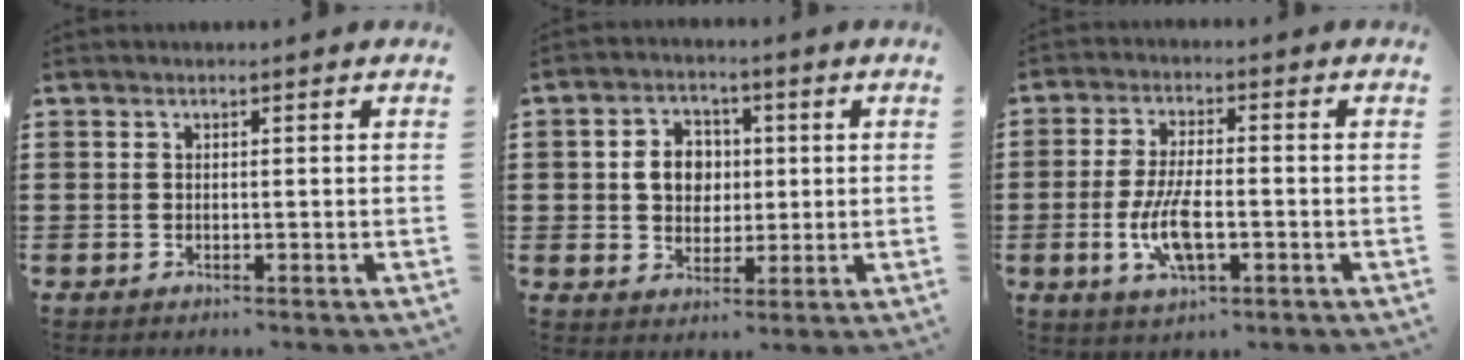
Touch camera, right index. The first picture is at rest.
{"total": 6.0, "force": [0.5, 5.1, 3.1], "torque": [-0.062, 0.012, 0.002]}
{"total": 8.0, "force": [-2.1, 2.8, 7.1], "torque": [-0.161, -0.014, -0.040]}